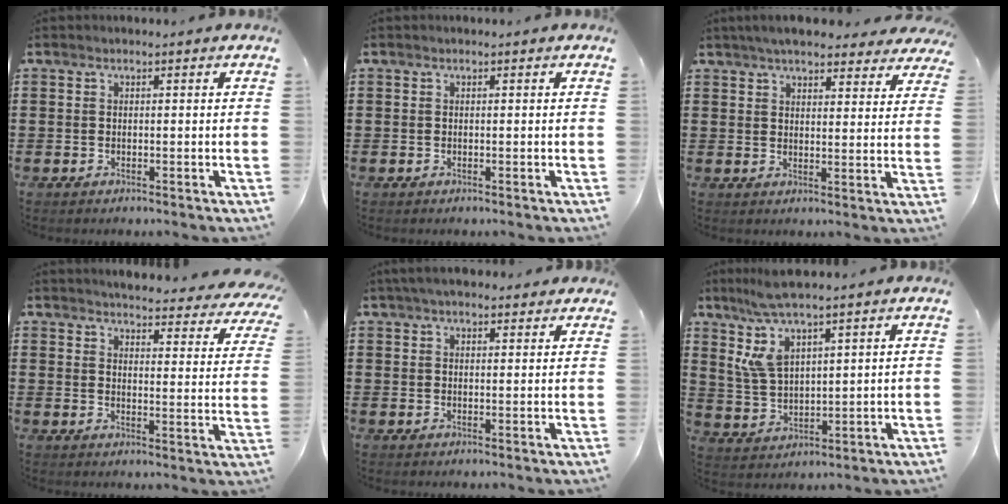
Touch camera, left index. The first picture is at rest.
{"total": 0.0}
{"total": 5.4, "force": [5.0, 0.8, 1.8], "torque": [-0.051, -0.008, 0.092]}
{"total": 4.3, "force": [4.2, -0.2, 1.0], "torque": [-0.023, -0.039, 0.068]}
{"total": 3.5, "force": [3.0, 0.8, 1.5], "torque": [-0.036, 0.002, 0.056]}
{"total": 8.0, "force": [5.1, 2.1, 5.8], "torque": [-0.138, -0.012, 0.087]}